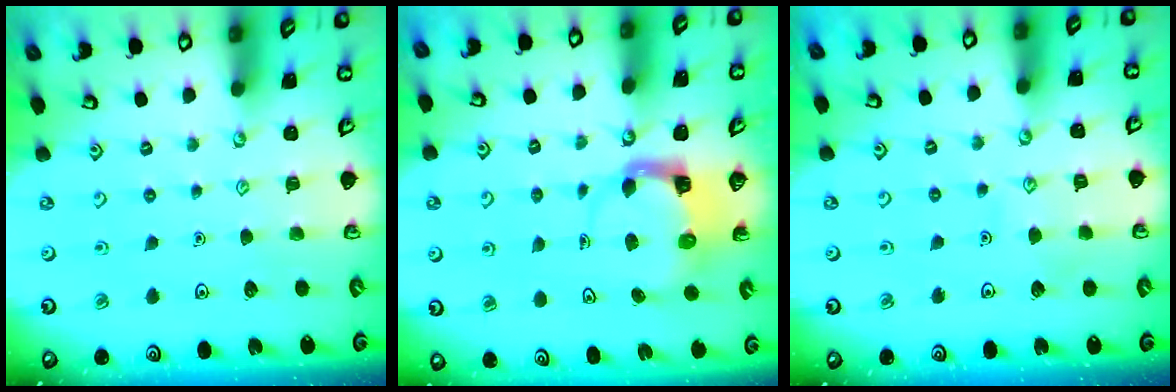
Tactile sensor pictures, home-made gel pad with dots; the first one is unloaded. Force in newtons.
{"total": 3.6, "press": 3.5, "slide": 0.4}
{"total": 5.6, "press": 5.6, "slide": 0.5}